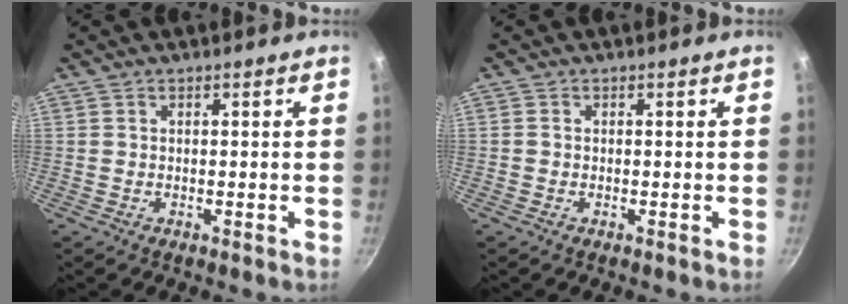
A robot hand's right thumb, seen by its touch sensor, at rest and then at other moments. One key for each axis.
{"total": 0.0}